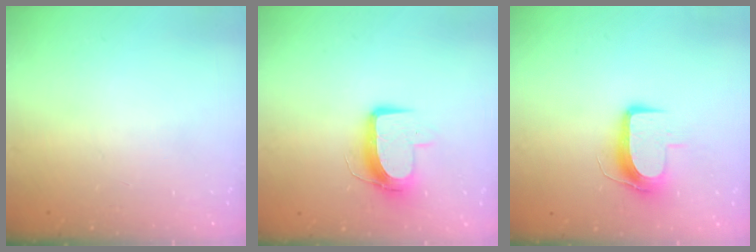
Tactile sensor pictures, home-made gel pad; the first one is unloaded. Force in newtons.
{"total": 10.2, "press": 10.2, "slide": 0.8}
{"total": 10.1, "press": 10.1, "slide": 0.9}